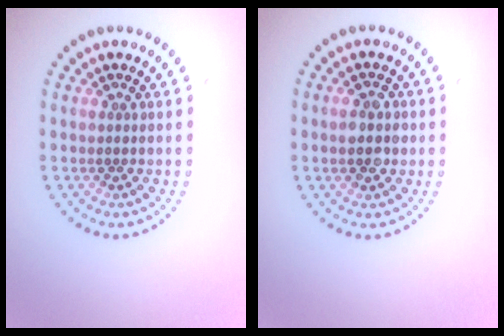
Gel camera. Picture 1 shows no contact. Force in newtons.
{"total": 2.8, "press": 2.8, "slide": 0.3}